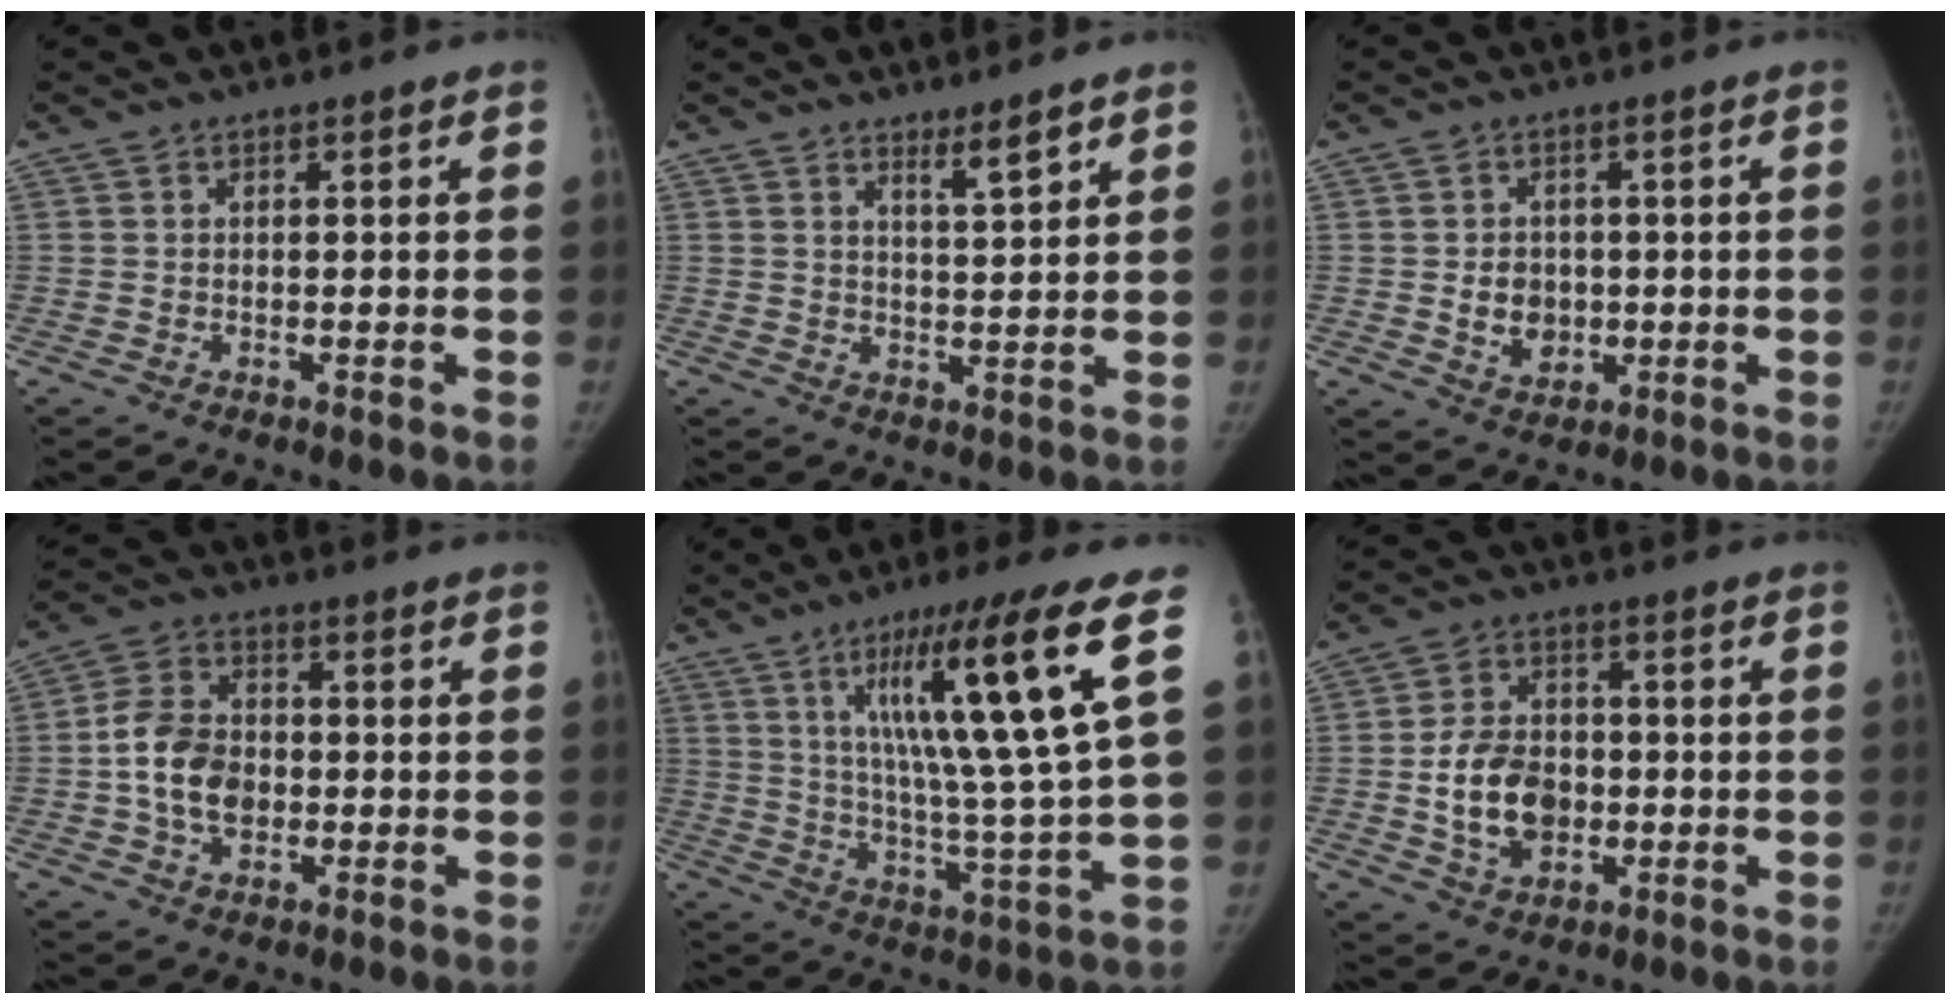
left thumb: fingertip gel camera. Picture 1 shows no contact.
{"total": 3.9, "force": [2.9, 0.3, 2.5], "torque": [-0.037, -0.030, 0.050]}
{"total": 5.8, "force": [-0.3, 4.8, 3.2], "torque": [-0.028, 0.000, 0.004]}
{"total": 10.1, "force": [-1.2, 7.2, 6.9], "torque": [-0.111, 0.018, -0.028]}
{"total": 20.1, "force": [8.1, 1.4, 18.3], "torque": [-0.297, -0.043, 0.129]}
{"total": 11.5, "force": [-1.5, 8.3, 7.8], "torque": [-0.112, 0.012, -0.023]}